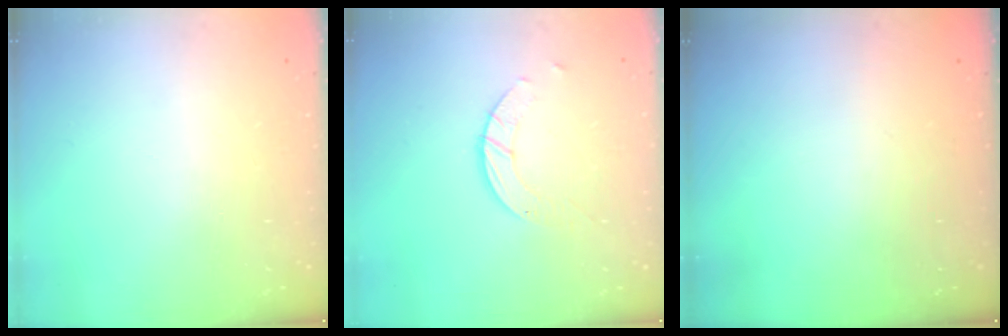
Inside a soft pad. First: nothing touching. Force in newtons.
{"total": 3.0, "press": 3.0, "slide": 0.3}
{"total": 0.0}